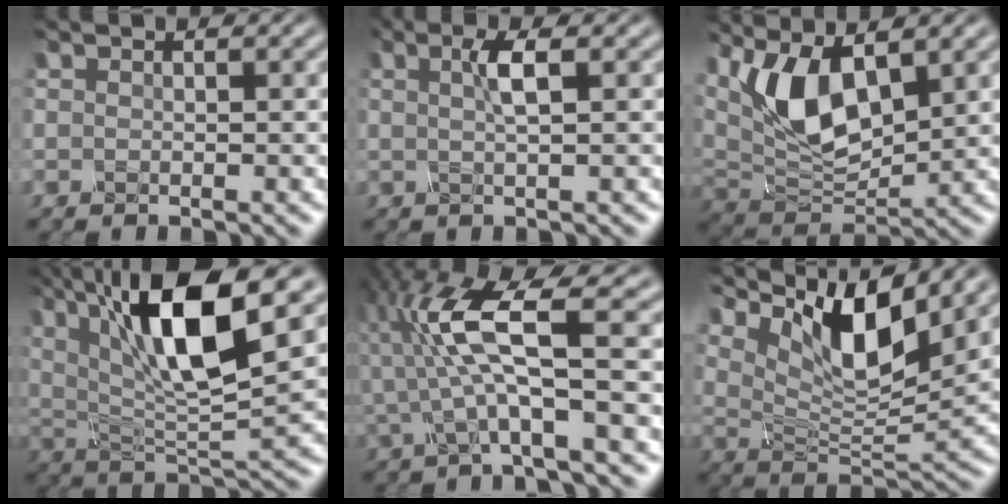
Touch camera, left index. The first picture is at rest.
{"total": 1.8, "force": [0.1, 0.4, 1.8], "torque": [-0.028, 0.002, 0.001]}
{"total": 8.0, "force": [2.5, 3.9, 6.5], "torque": [-0.135, -0.004, 0.043]}
{"total": 13.0, "force": [5.0, 4.3, 11.2], "torque": [-0.200, 0.013, 0.083]}
{"total": 6.8, "force": [-0.5, 1.1, 6.7], "torque": [-0.141, 0.013, -0.012]}
{"total": 9.2, "force": [4.6, 3.3, 7.3], "torque": [-0.128, -0.002, 0.090]}